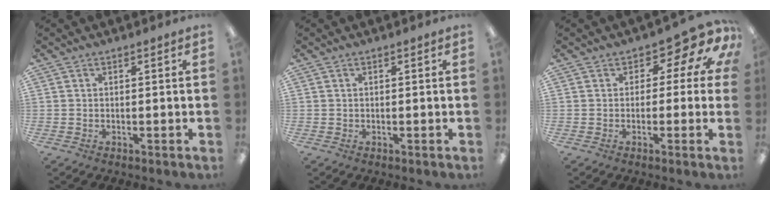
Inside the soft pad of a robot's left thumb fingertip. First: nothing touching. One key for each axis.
{"total": 0.0}
{"total": 8.9, "fx": 4.2, "fy": 4.7, "fz": 6.3, "tx": -0.088, "ty": -0.027, "tz": 0.074}